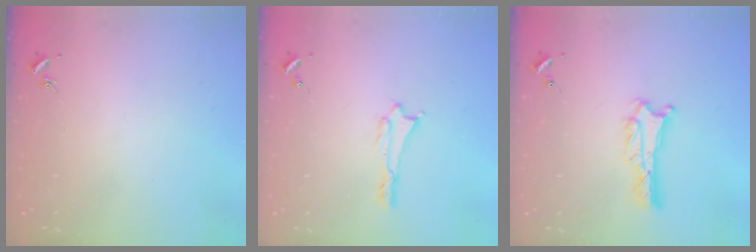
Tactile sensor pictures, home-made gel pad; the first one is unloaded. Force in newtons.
{"total": 0.0}
{"total": 1.4, "press": 1.4, "slide": 0.1}